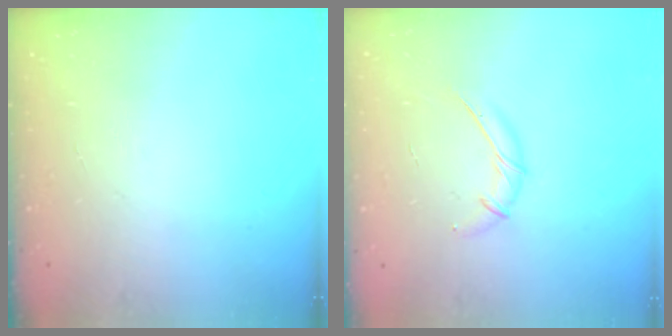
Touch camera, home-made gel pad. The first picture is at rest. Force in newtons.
{"total": 6.3, "press": 6.2, "slide": 1.2}